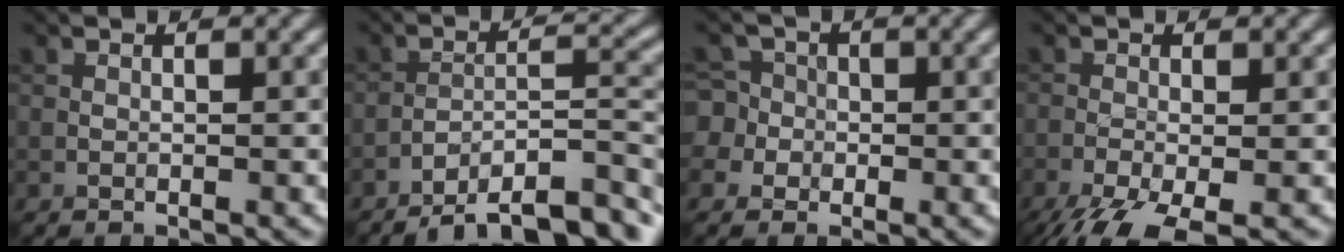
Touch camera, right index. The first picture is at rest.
{"total": 10.0, "force": [-7.8, 2.6, 5.6], "torque": [-0.071, 0.012, -0.130]}
{"total": 5.4, "force": [-0.8, 5.2, 1.3], "torque": [-0.024, 0.022, -0.048]}
{"total": 6.1, "force": [-3.8, 1.8, 4.5], "torque": [-0.092, -0.024, -0.070]}